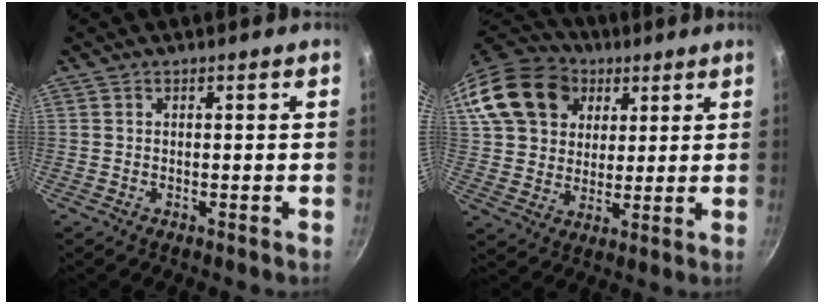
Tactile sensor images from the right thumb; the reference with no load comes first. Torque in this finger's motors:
{"motor_torque": [-0.74, 1.71, 0.38, 0.51, 0.10]}